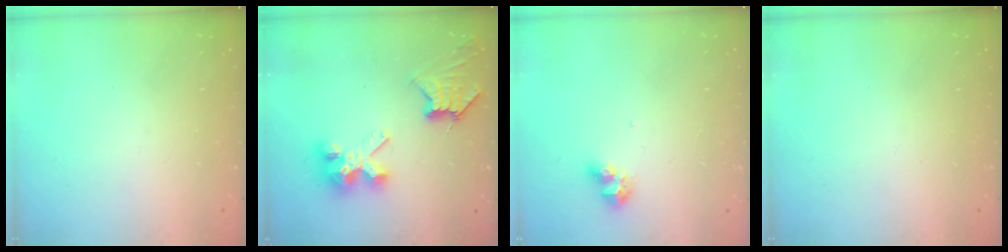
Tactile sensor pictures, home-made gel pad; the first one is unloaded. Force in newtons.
{"total": 10.3, "press": 10.2, "slide": 1.1}
{"total": 7.9, "press": 7.9, "slide": 0.6}
{"total": 0.0}